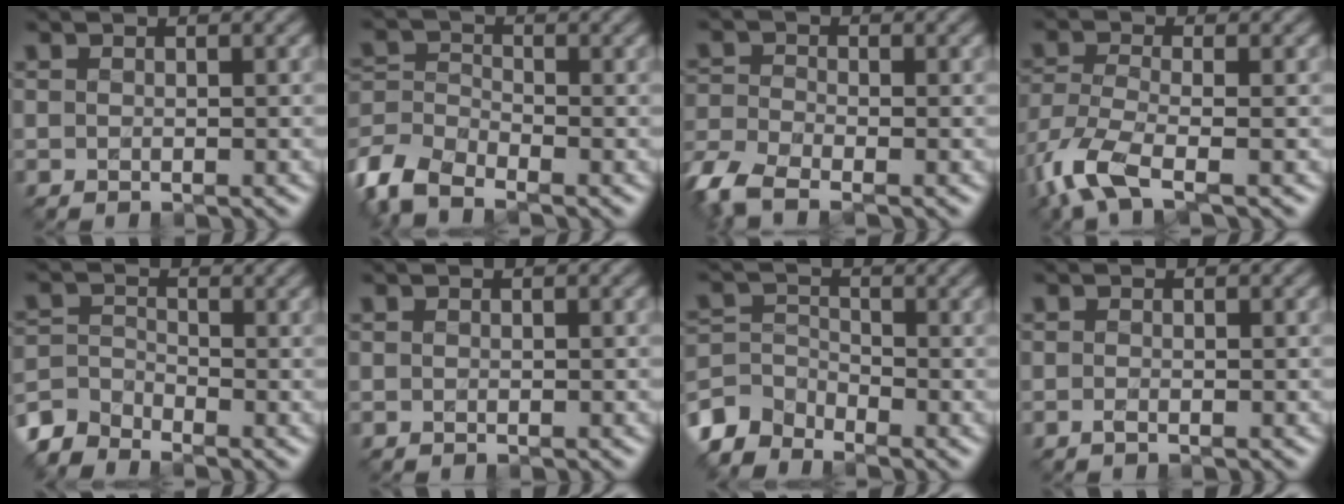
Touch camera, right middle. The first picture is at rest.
{"total": 5.3, "force": [-4.0, 2.1, 2.7], "torque": [-0.059, -0.005, -0.094]}
{"total": 5.3, "force": [-3.7, 2.3, 3.2], "torque": [-0.079, -0.013, -0.083]}
{"total": 6.2, "force": [-3.7, 2.1, 4.6], "torque": [-0.117, -0.017, -0.083]}
{"total": 3.2, "force": [-2.9, 1.3, 0.8], "torque": [-0.018, -0.003, -0.073]}
{"total": 0.0}
{"total": 3.7, "force": [-3.2, 1.7, 0.8], "torque": [-0.018, -0.003, -0.079]}
{"total": 0.5, "force": [-0.3, 0.1, 0.4], "torque": [-0.011, -0.004, -0.006]}